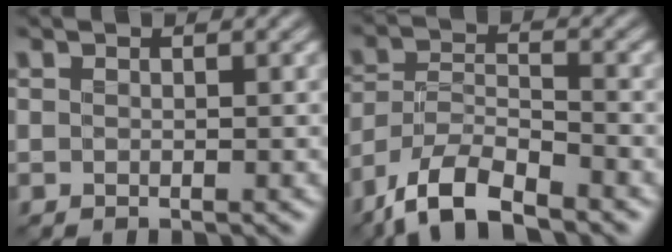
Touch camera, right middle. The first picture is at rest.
{"total": 7.2, "force": [-5.6, 2.4, 3.9], "torque": [-0.072, -0.005, -0.115]}